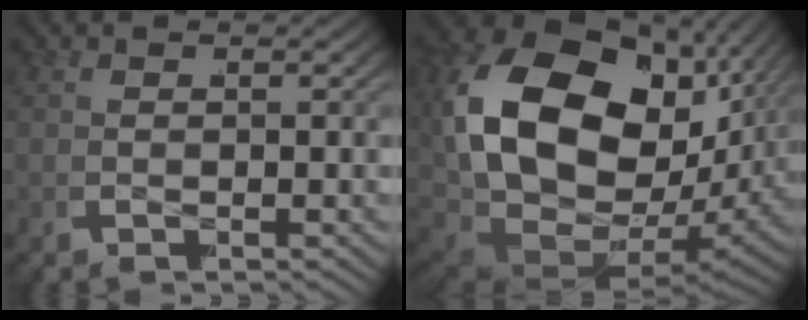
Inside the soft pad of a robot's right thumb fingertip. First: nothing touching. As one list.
[{"total": 24.9, "force": [0.3, 17.1, 18.1], "torque": [-0.357, -0.044, 0.022]}]